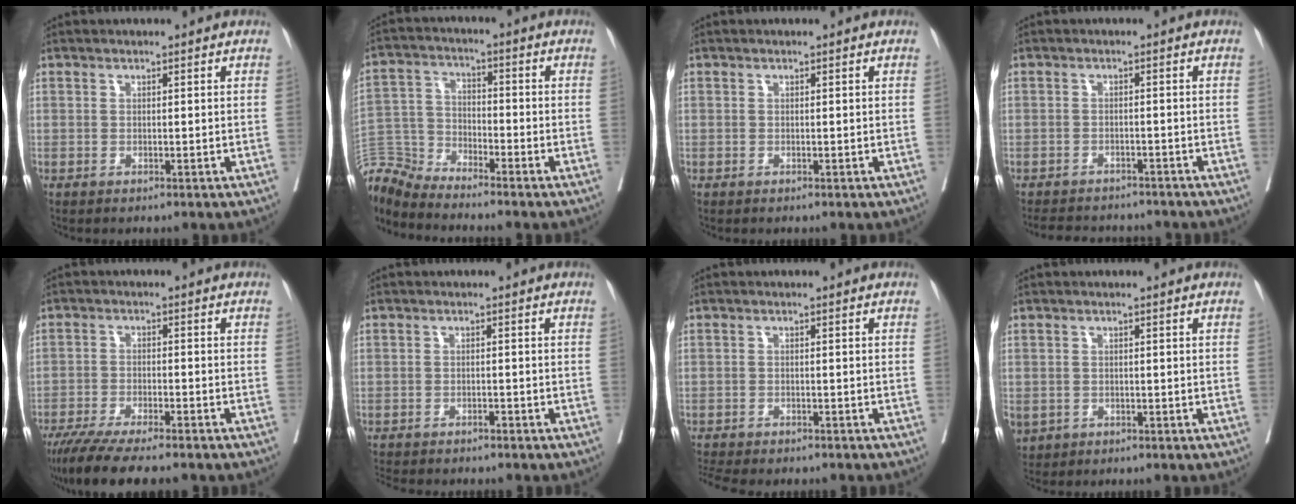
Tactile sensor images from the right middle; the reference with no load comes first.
{"total": 7.8, "force": [-7.8, -0.4, -0.5], "torque": [0.000, 0.012, -0.157]}
{"total": 0.0}
{"total": 8.2, "force": [-7.6, 2.6, 1.7], "torque": [-0.028, 0.001, -0.098]}
{"total": 12.1, "force": [-10.0, 1.4, 6.6], "torque": [-0.101, -0.028, -0.156]}
{"total": 4.5, "force": [-4.0, 1.0, 1.8], "torque": [-0.030, -0.003, -0.058]}
{"total": 8.4, "force": [-7.5, 2.0, 3.2], "torque": [-0.052, -0.004, -0.106]}
{"total": 4.6, "force": [-1.8, 3.8, 1.7], "torque": [-0.053, -0.007, -0.023]}